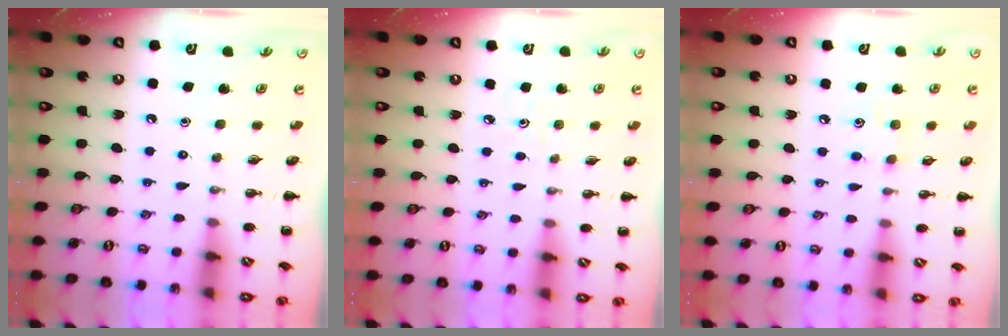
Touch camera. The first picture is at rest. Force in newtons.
{"total": 2.2, "press": 2.0, "slide": 0.9}
{"total": 5.7, "press": 5.5, "slide": 1.4}